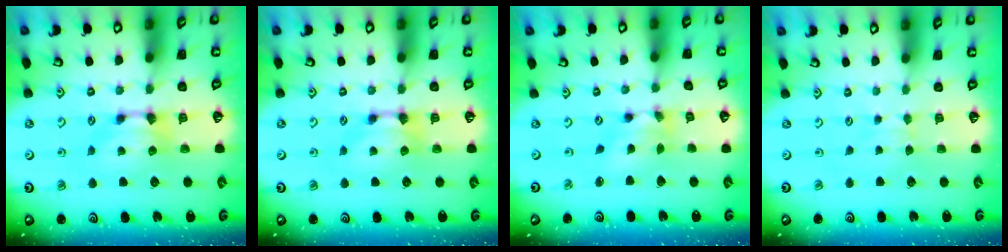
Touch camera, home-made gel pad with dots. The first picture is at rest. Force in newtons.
{"total": 0.0}
{"total": 2.6, "press": 2.1, "slide": 1.6}
{"total": 2.1, "press": 2.1, "slide": 0.4}